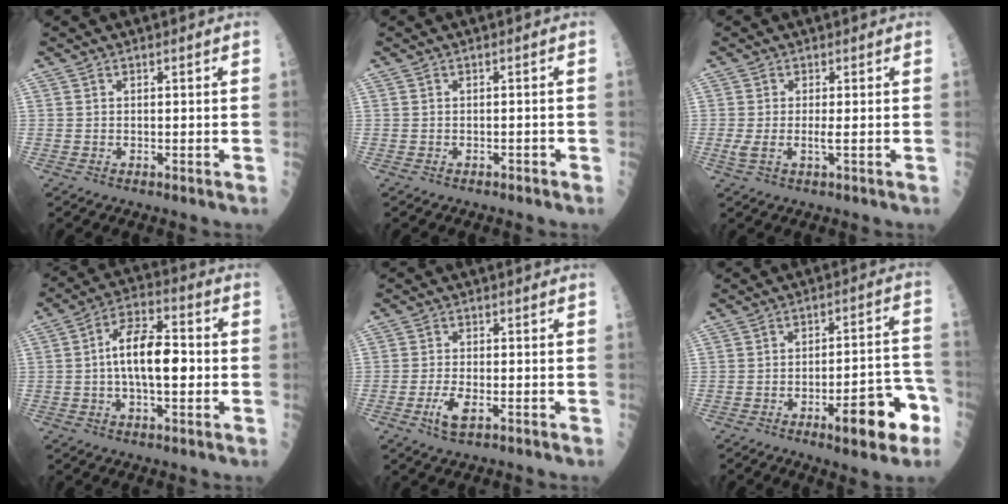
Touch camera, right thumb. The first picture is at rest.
{"total": 1.0, "force": [-0.8, 0.5, 0.4], "torque": [-0.007, 0.004, -0.011]}
{"total": 2.9, "force": [-0.2, 0.5, 2.8], "torque": [-0.072, -0.002, -0.004]}
{"total": 12.3, "force": [-0.4, 5.6, 11.0], "torque": [-0.180, 0.026, -0.013]}
{"total": 4.4, "force": [-1.8, 1.7, 3.6], "torque": [-0.073, 0.002, -0.032]}
{"total": 13.1, "force": [-5.8, 3.9, 11.1], "torque": [-0.135, 0.044, -0.076]}